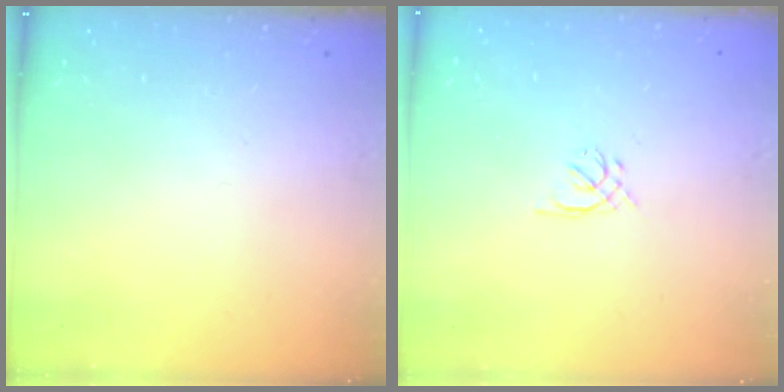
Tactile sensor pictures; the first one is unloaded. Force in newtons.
{"total": 1.4, "press": 1.3, "slide": 0.5}